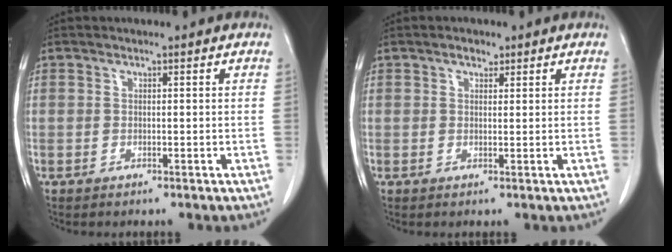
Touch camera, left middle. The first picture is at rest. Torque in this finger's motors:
{"motor_torque": [0.47, -0.30, -0.04, 0.01]}